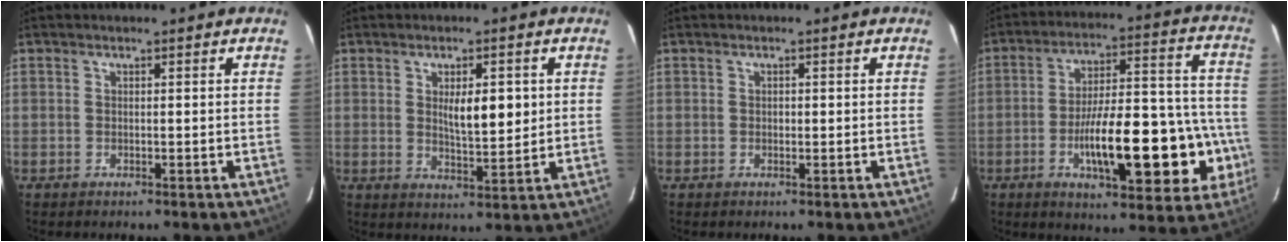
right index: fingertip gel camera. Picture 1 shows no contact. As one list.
[{"total": 6.5, "force": [1.3, 1.9, 6.1], "torque": [-0.097, -0.006, 0.026]}, {"total": 0.5, "force": [0.0, 0.3, 0.4], "torque": [-0.009, 0.001, 0.000]}, {"total": 21.0, "force": [-6.2, 6.0, 19.2], "torque": [-0.223, 0.036, -0.077]}]